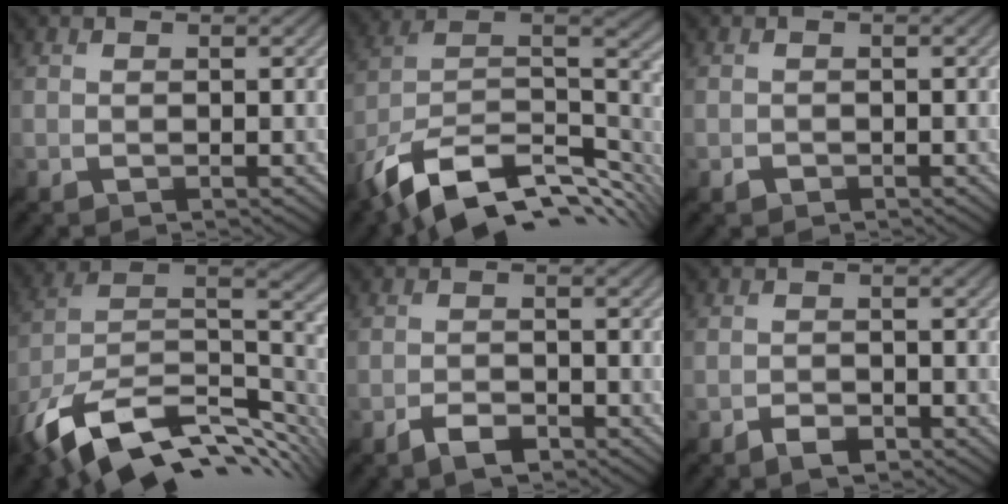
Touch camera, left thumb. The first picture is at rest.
{"total": 15.5, "force": [-8.6, 8.0, 10.1], "torque": [-0.237, -0.022, -0.143]}
{"total": 0.8, "force": [-0.6, 0.5, -0.1], "torque": [0.005, -0.001, -0.010]}
{"total": 16.3, "force": [-7.7, 8.9, 11.2], "torque": [-0.258, -0.022, -0.126]}
{"total": 2.9, "force": [-2.3, 1.1, 1.4], "torque": [-0.028, -0.002, -0.043]}
{"total": 2.2, "force": [-1.8, 0.9, 0.9], "torque": [-0.014, -0.002, -0.033]}